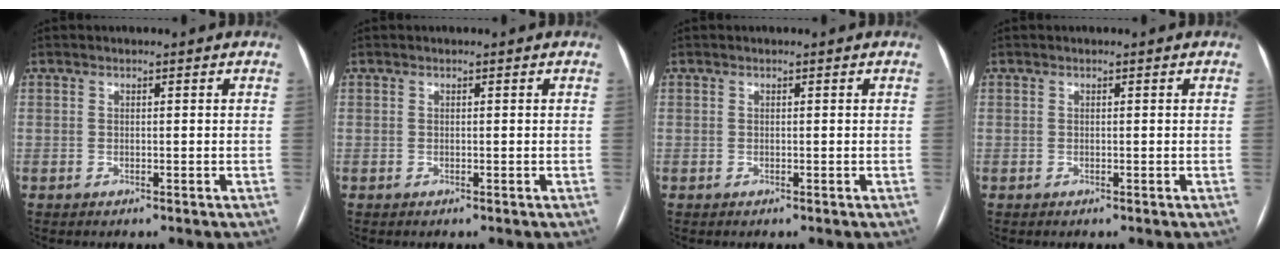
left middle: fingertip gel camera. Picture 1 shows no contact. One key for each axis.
{"total": 0.0}
{"total": 0.0}
{"total": 0.0}